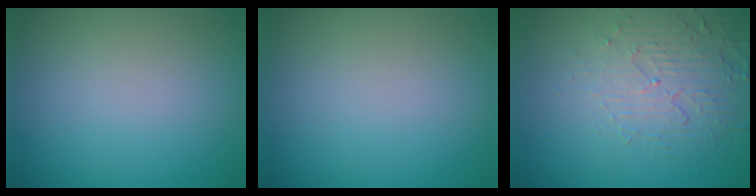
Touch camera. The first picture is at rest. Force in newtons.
{"total": 0.0}
{"total": 5.0, "press": 3.4, "slide": 3.7}